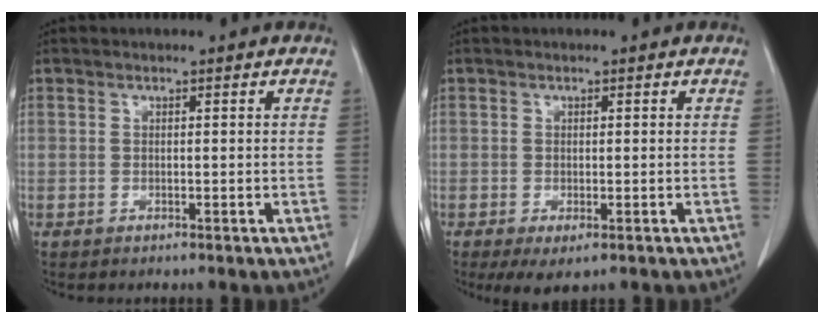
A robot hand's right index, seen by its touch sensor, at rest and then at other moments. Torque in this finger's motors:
{"motor_torque": [0.19, -0.13, 0.23, 0.05]}